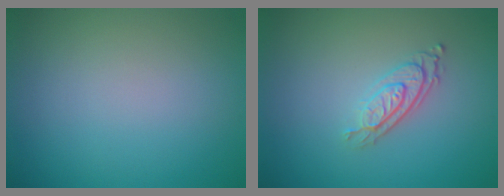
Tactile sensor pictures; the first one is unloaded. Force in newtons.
{"total": 2.8, "press": 2.0, "slide": 1.8}